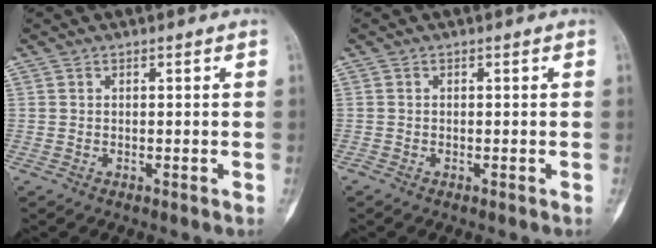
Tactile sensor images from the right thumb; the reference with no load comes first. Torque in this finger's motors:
{"motor_torque": [0.05, -0.66, 0.30, 0.14, -0.05]}